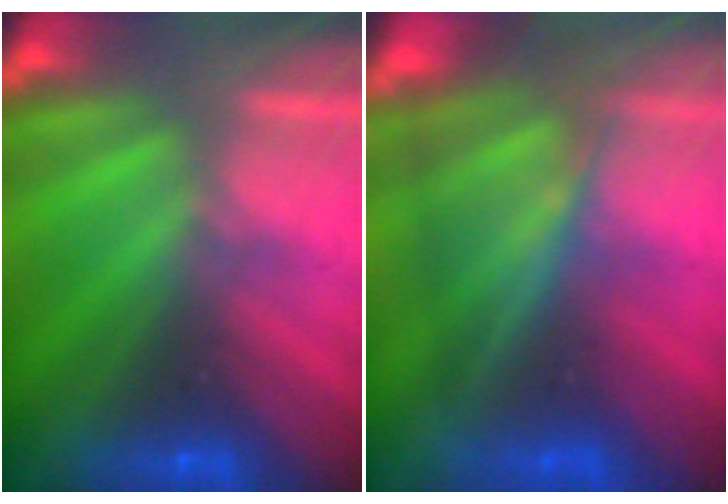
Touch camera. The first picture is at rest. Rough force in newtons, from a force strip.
{"total": 4.6}